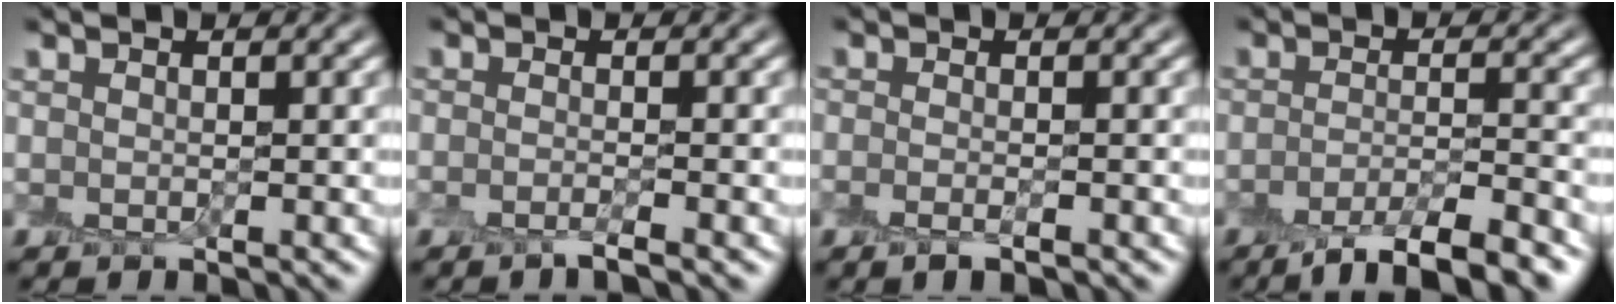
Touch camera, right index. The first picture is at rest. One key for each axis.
{"total": 1.6, "fx": -1.1, "fy": 0.3, "fz": 1.1, "tx": -0.008, "ty": -0.005, "tz": -0.026}
{"total": 1.5, "fx": -0.8, "fy": 0.5, "fz": 1.1, "tx": -0.015, "ty": -0.005, "tz": -0.017}
{"total": 6.0, "fx": -4.1, "fy": 1.4, "fz": 4.1, "tx": -0.058, "ty": -0.002, "tz": -0.071}